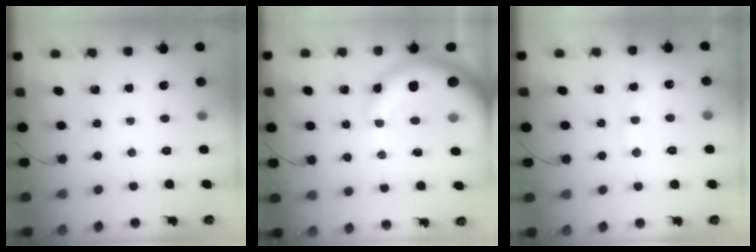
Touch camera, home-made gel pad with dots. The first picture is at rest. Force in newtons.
{"total": 12.0, "press": 11.6, "slide": 3.0}
{"total": 10.1, "press": 10.0, "slide": 1.0}